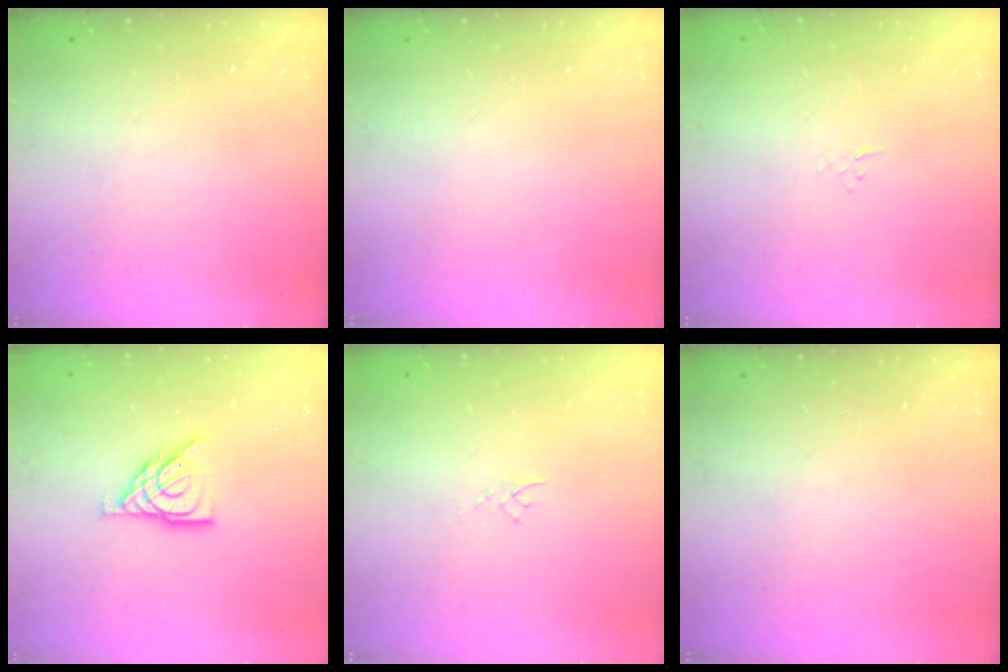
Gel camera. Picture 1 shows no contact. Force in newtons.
{"total": 0.0}
{"total": 2.6, "press": 2.6, "slide": 0.3}
{"total": 9.6, "press": 9.6, "slide": 0.4}
{"total": 2.4, "press": 2.4, "slide": 0.4}
{"total": 0.0}